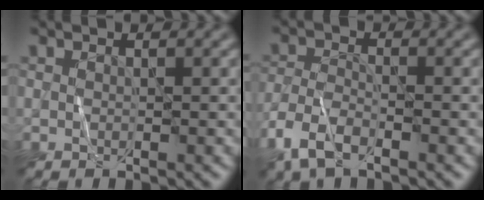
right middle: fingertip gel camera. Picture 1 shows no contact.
{"total": 4.3, "force": [-3.0, 1.7, 2.5], "torque": [-0.060, -0.007, -0.070]}